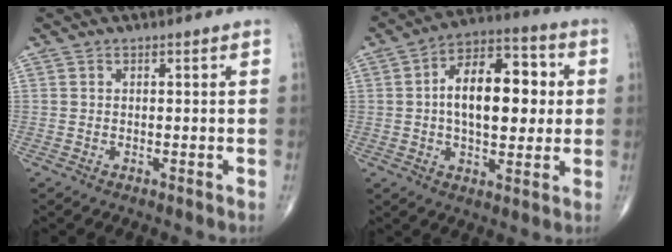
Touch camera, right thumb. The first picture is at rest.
{"total": 16.6, "force": [1.6, 8.8, 14.0], "torque": [-0.193, 0.021, 0.019]}